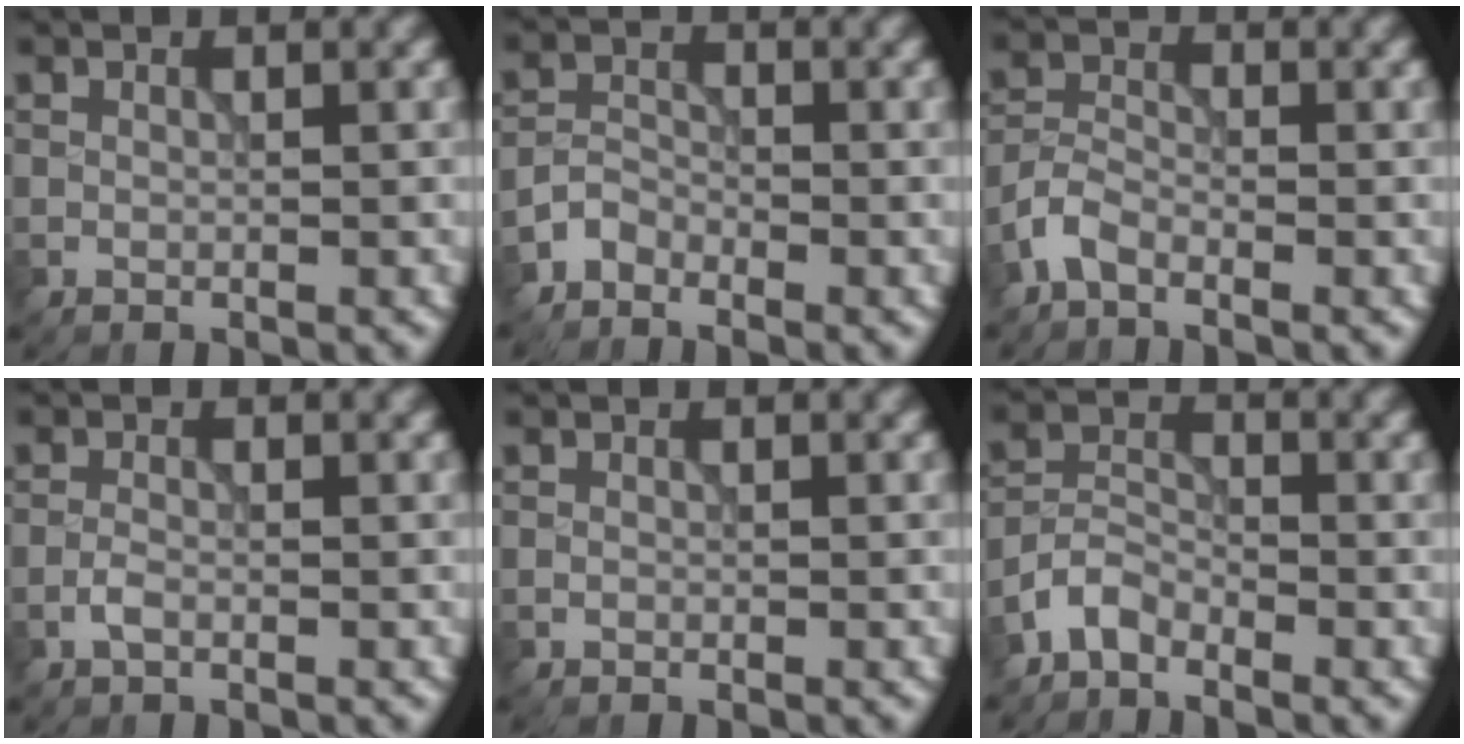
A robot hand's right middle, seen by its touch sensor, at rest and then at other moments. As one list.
[{"total": 1.8, "force": [-1.5, 0.8, 0.4], "torque": [-0.008, 0.007, -0.038]}, {"total": 2.3, "force": [-1.6, 1.0, 1.3], "torque": [-0.029, 0.007, -0.042]}, {"total": 1.0, "force": [-0.6, 0.4, 0.7], "torque": [-0.018, 0.002, -0.016]}, {"total": 0.0}, {"total": 2.5, "force": [-2.1, 1.1, 0.9], "torque": [-0.017, 0.008, -0.053]}]